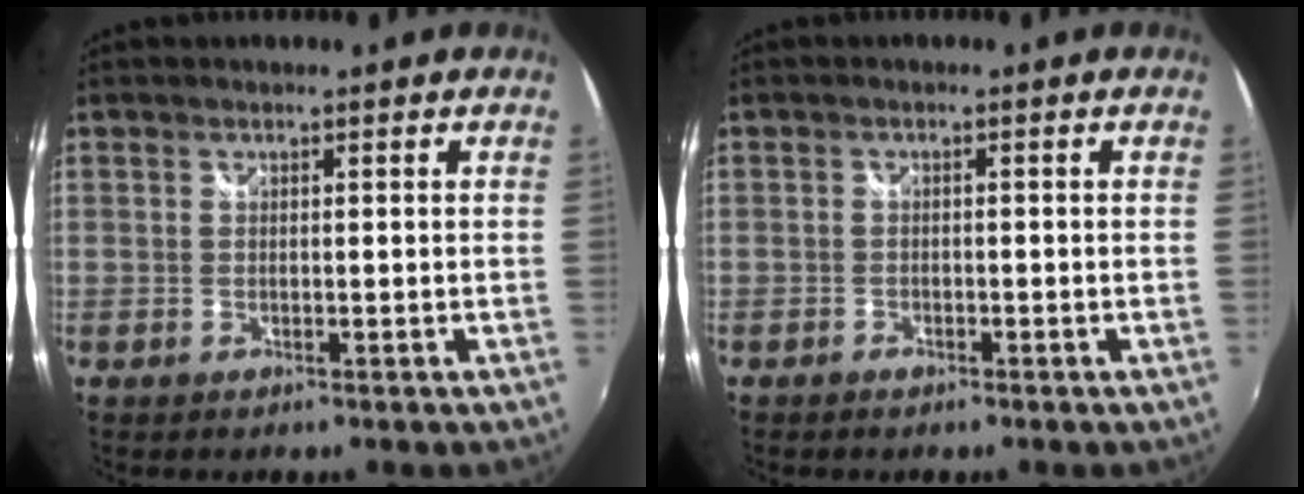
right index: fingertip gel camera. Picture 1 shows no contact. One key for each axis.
{"total": 1.3, "fx": -1.0, "fy": 0.6, "fz": 0.3, "tx": -0.009, "ty": -0.003, "tz": -0.021}